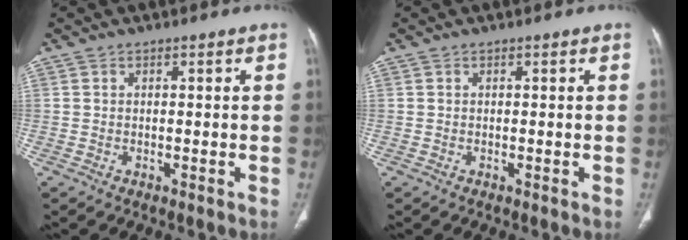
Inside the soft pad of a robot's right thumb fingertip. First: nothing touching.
{"total": 0.0}